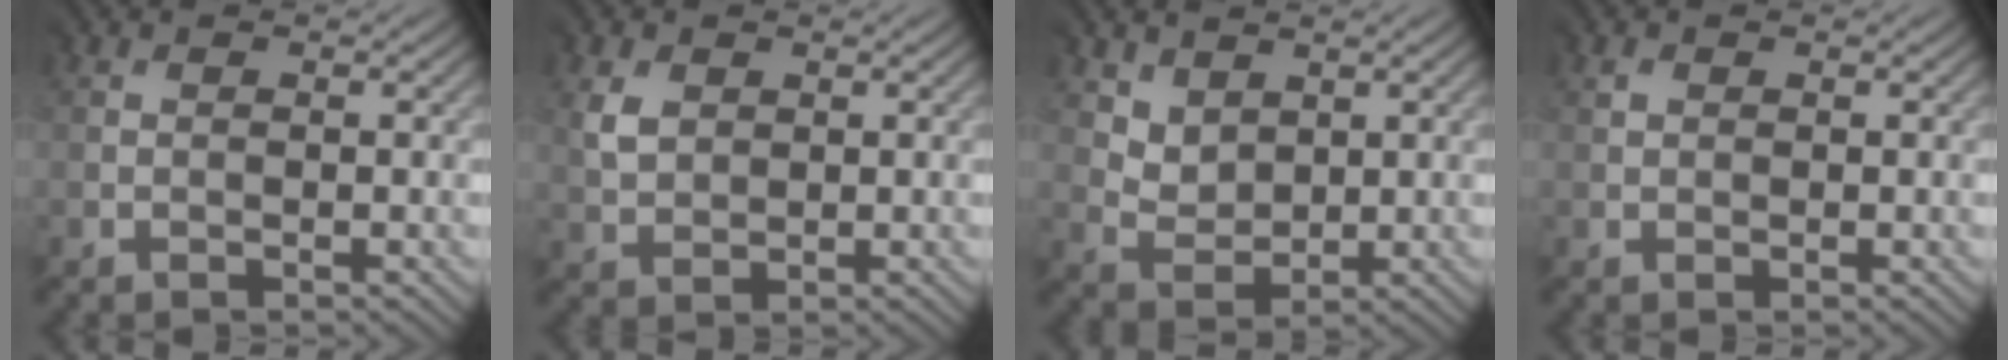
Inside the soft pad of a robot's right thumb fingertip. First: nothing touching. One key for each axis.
{"total": 2.0, "fx": 1.1, "fy": 1.6, "fz": 0.1, "tx": -0.018, "ty": 0.000, "tz": 0.023}
{"total": 2.9, "fx": 2.3, "fy": 1.8, "fz": -0.1, "tx": -0.023, "ty": -0.009, "tz": 0.043}
{"total": 0.9, "fx": 0.7, "fy": 0.5, "fz": -0.1, "tx": 0.000, "ty": -0.002, "tz": 0.010}